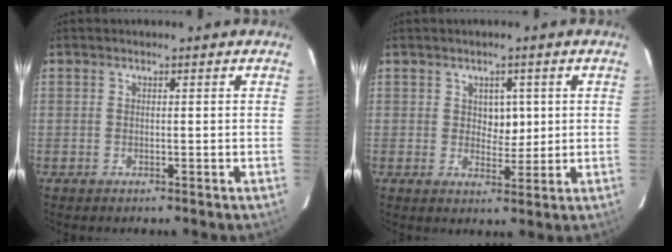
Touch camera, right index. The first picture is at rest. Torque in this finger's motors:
{"motor_torque": [-0.02, -0.01, 0.08, 0.01]}